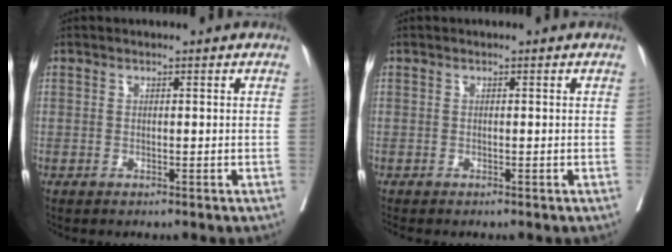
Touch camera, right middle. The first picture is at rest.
{"total": 0.9, "force": [-0.8, -0.1, 0.3], "torque": [-0.003, 0.001, -0.012]}